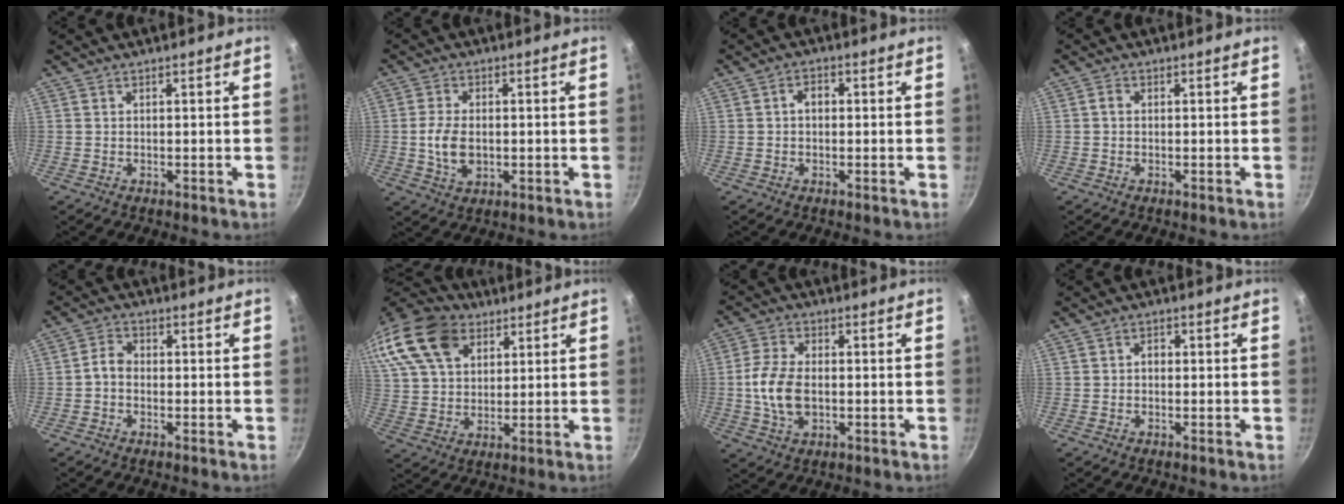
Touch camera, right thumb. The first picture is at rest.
{"total": 6.7, "force": [-0.5, 4.2, 5.2], "torque": [-0.099, 0.004, -0.007]}
{"total": 2.5, "force": [0.0, 1.8, 1.7], "torque": [-0.017, 0.009, -0.003]}
{"total": 1.2, "force": [-0.1, 0.9, 0.7], "torque": [-0.012, 0.006, -0.003]}
{"total": 3.1, "force": [-0.7, 2.3, 1.9], "torque": [-0.032, 0.018, -0.024]}
{"total": 22.7, "force": [11.6, 15.2, 12.4], "torque": [-0.271, 0.019, 0.215]}
{"total": 9.4, "force": [-0.7, 5.9, 7.4], "torque": [-0.143, 0.010, -0.017]}
{"total": 1.7, "force": [-0.1, 1.3, 1.0], "torque": [-0.012, 0.005, -0.004]}